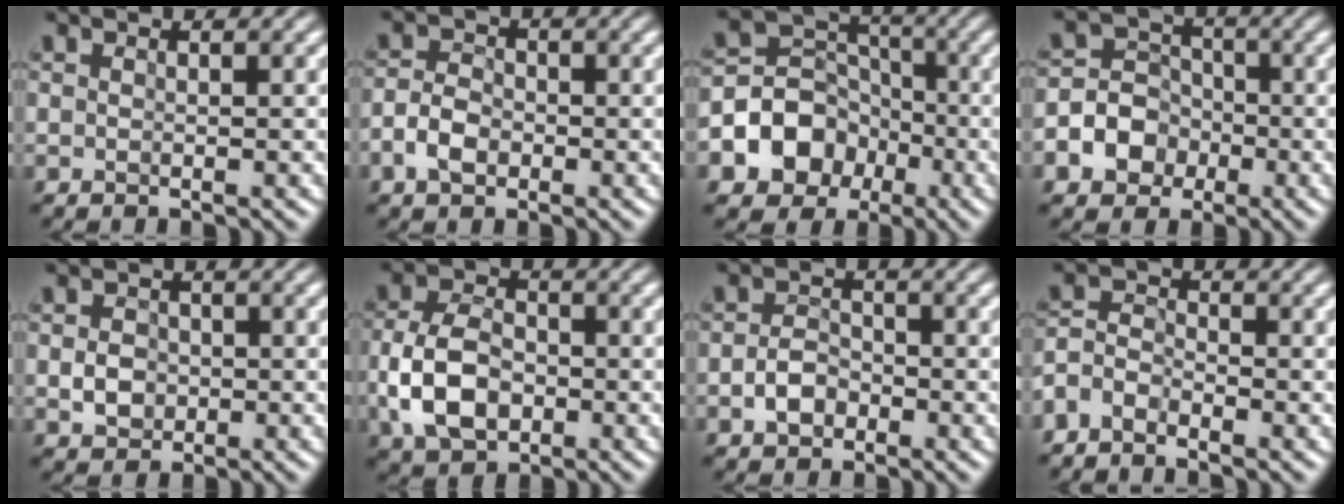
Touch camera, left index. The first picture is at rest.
{"total": 2.9, "force": [-1.3, 1.8, 1.8], "torque": [-0.042, 0.006, -0.027]}
{"total": 8.7, "force": [-3.6, 7.1, 3.4], "torque": [-0.049, 0.002, -0.086]}
{"total": 6.7, "force": [-2.6, 5.6, 2.4], "torque": [-0.041, 0.008, -0.063]}
{"total": 2.1, "force": [-0.4, 1.7, 1.1], "torque": [-0.022, 0.002, -0.007]}
{"total": 6.4, "force": [-2.0, 4.1, 4.5], "torque": [-0.096, 0.006, -0.040]}
{"total": 2.2, "force": [-1.2, 1.4, 1.2], "torque": [-0.023, 0.005, -0.022]}
{"total": 3.0, "force": [-2.5, 1.2, 1.2], "torque": [-0.032, 0.007, -0.059]}